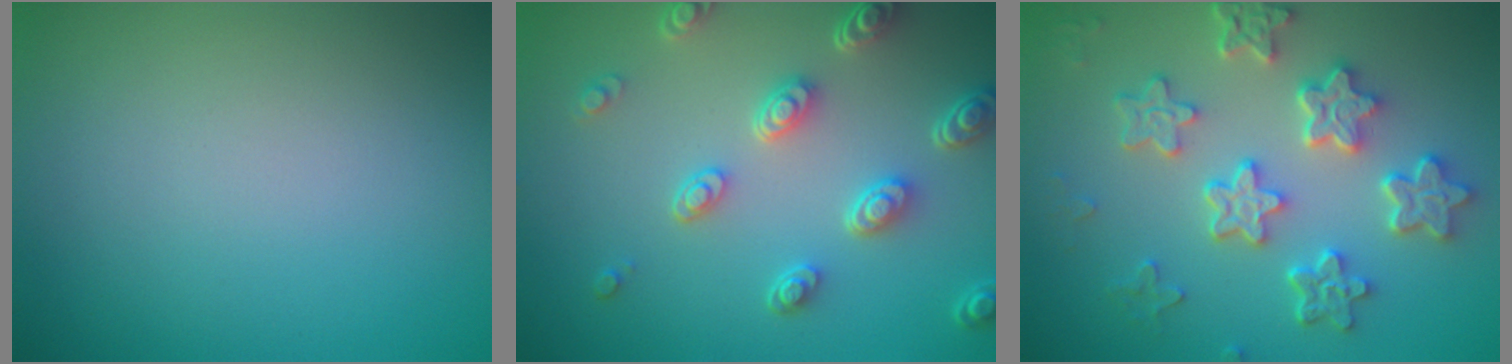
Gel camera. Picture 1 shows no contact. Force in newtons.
{"total": 4.9, "press": 3.7, "slide": 3.2}
{"total": 5.9, "press": 4.7, "slide": 3.6}